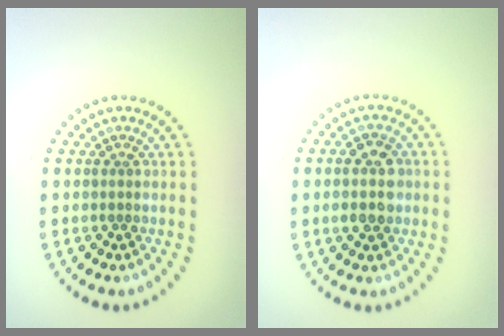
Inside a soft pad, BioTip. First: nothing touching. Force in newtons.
{"total": 3.4, "press": 3.4, "slide": 0.1}